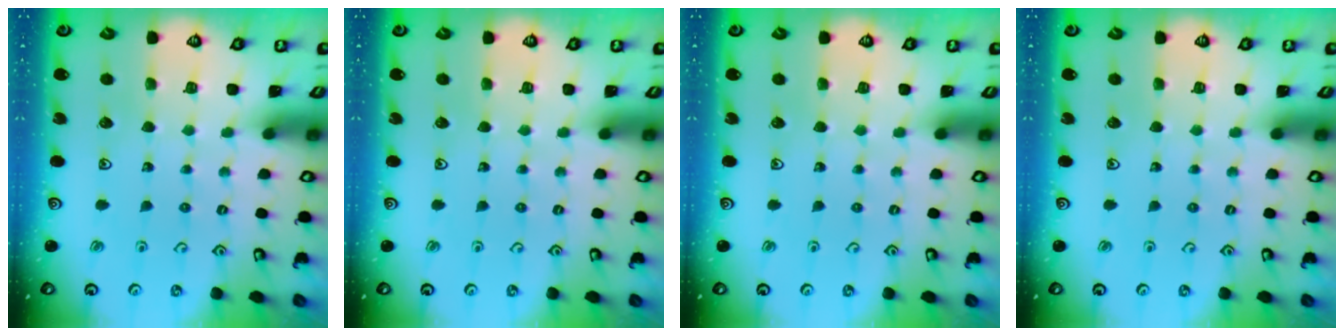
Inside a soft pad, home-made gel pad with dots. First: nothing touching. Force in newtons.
{"total": 0.0}
{"total": 0.0}
{"total": 0.0}